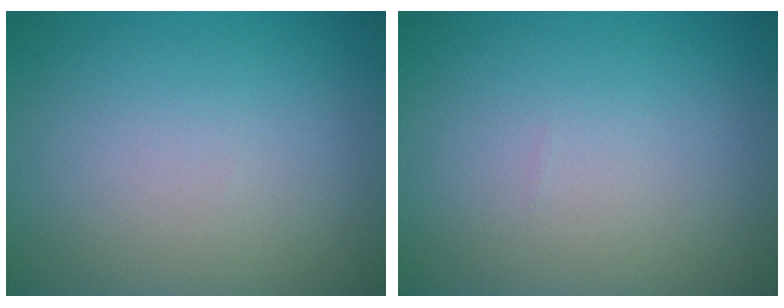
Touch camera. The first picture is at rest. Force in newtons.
{"total": 0.0}